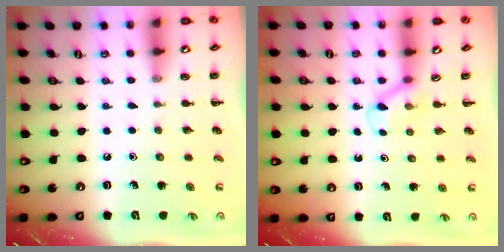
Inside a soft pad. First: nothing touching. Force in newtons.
{"total": 2.6, "press": 2.4, "slide": 0.9}